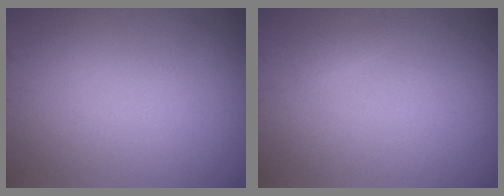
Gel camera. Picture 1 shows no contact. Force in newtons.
{"total": 0.5, "press": 0.5, "slide": 0.1}